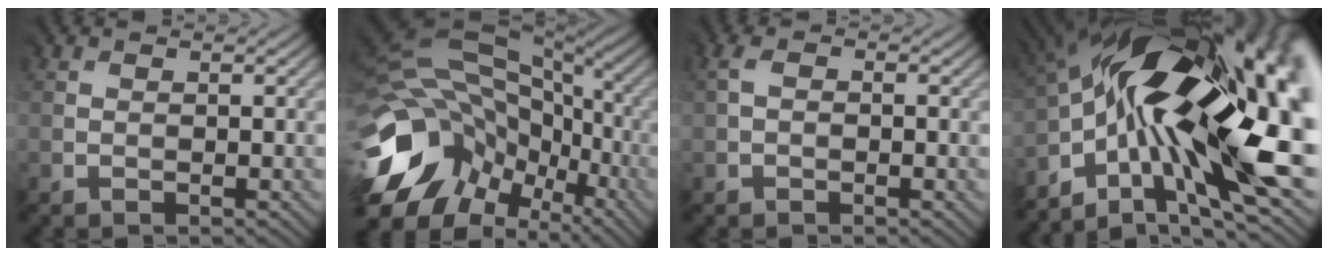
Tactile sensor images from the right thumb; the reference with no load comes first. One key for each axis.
{"total": 18.3, "fx": -4.9, "fy": 13.7, "fz": 11.1, "tx": -0.232, "ty": -0.024, "tz": -0.052}
{"total": 1.5, "fx": 0.0, "fy": 1.0, "fz": 1.1, "tx": -0.026, "ty": 0.004, "tz": -0.003}
{"total": 21.1, "fx": -3.0, "fy": 9.2, "fz": 18.7, "tx": -0.307, "ty": -0.019, "tz": -0.067}